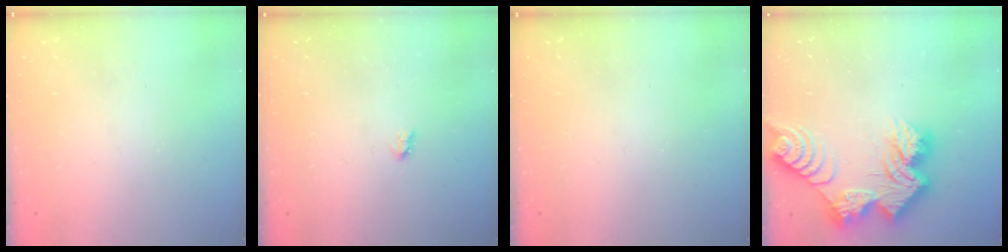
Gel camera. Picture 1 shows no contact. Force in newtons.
{"total": 1.9, "press": 1.9, "slide": 0.3}
{"total": 0.0}
{"total": 19.6, "press": 19.6, "slide": 1.4}